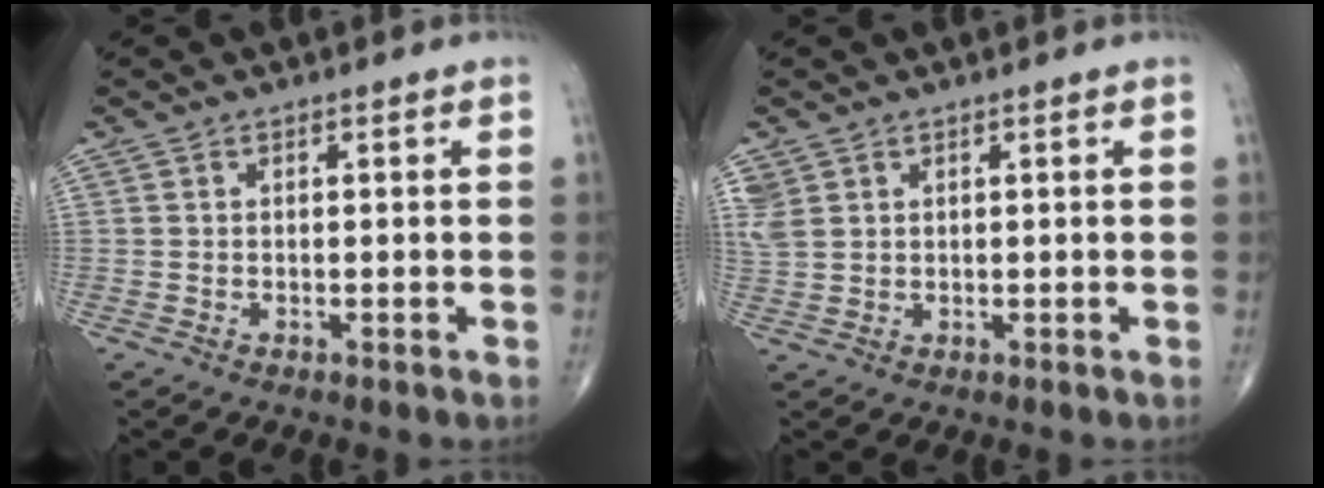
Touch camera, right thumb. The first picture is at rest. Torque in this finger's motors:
{"motor_torque": [0.00, 0.02, 0.15, 0.23, 0.00]}